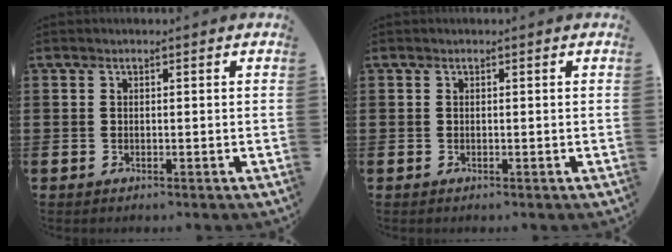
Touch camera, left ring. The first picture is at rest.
{"total": 0.0}